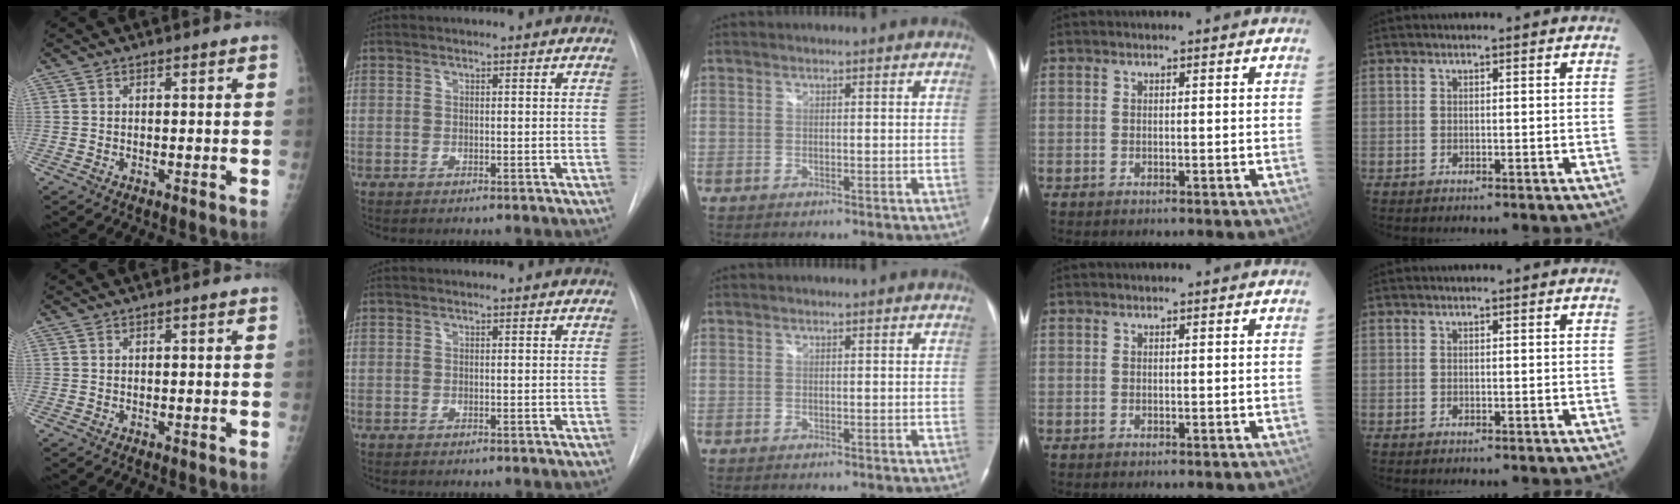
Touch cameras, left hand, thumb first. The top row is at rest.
{}